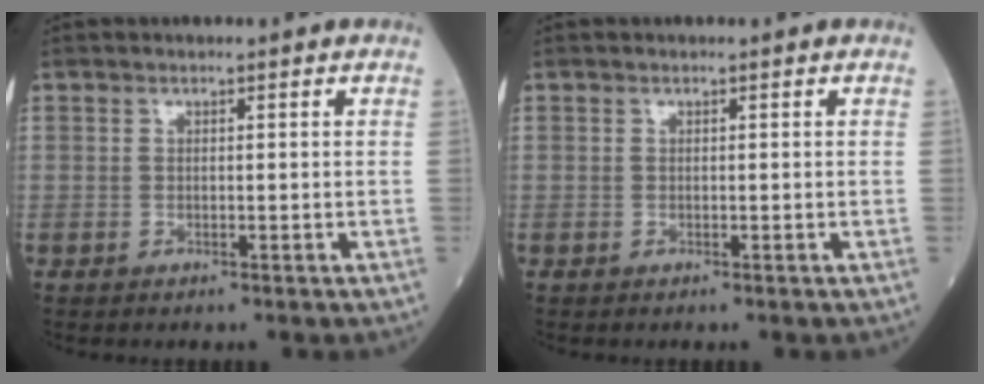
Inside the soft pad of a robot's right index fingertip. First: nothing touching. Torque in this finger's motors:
{"motor_torque": [0.00, 0.01, 0.00, 0.00]}